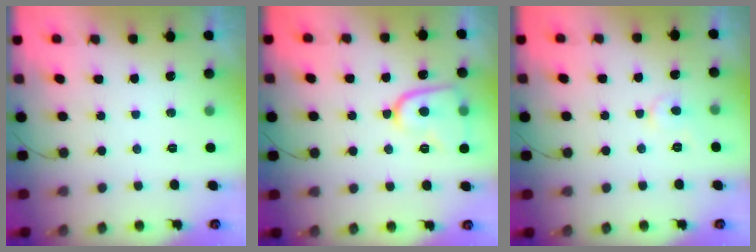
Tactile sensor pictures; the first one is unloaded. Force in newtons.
{"total": 11.6, "press": 11.5, "slide": 1.0}
{"total": 3.6, "press": 3.6, "slide": 0.3}